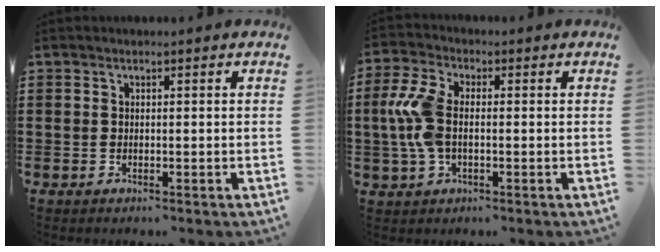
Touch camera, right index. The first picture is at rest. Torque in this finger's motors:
{"motor_torque": [1.45, -0.01, 0.40, 0.21]}